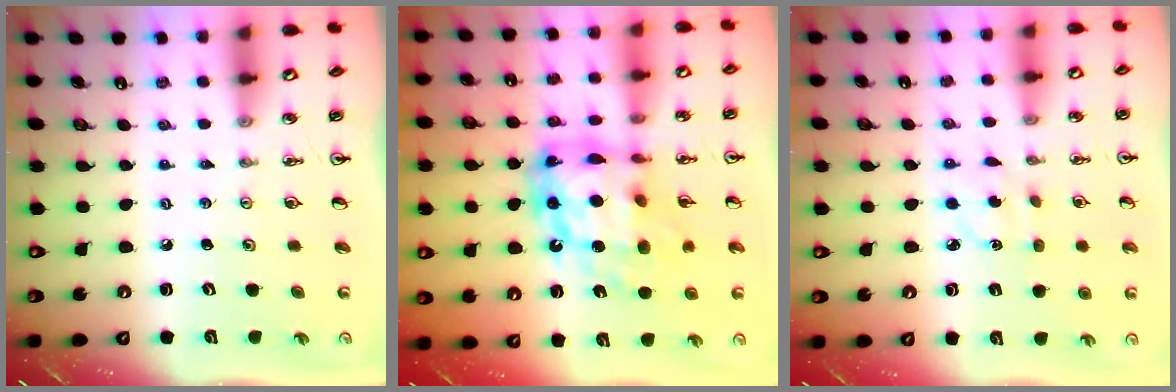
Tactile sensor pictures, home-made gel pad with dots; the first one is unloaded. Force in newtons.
{"total": 17.5, "press": 17.4, "slide": 1.7}
{"total": 3.3, "press": 3.2, "slide": 0.9}